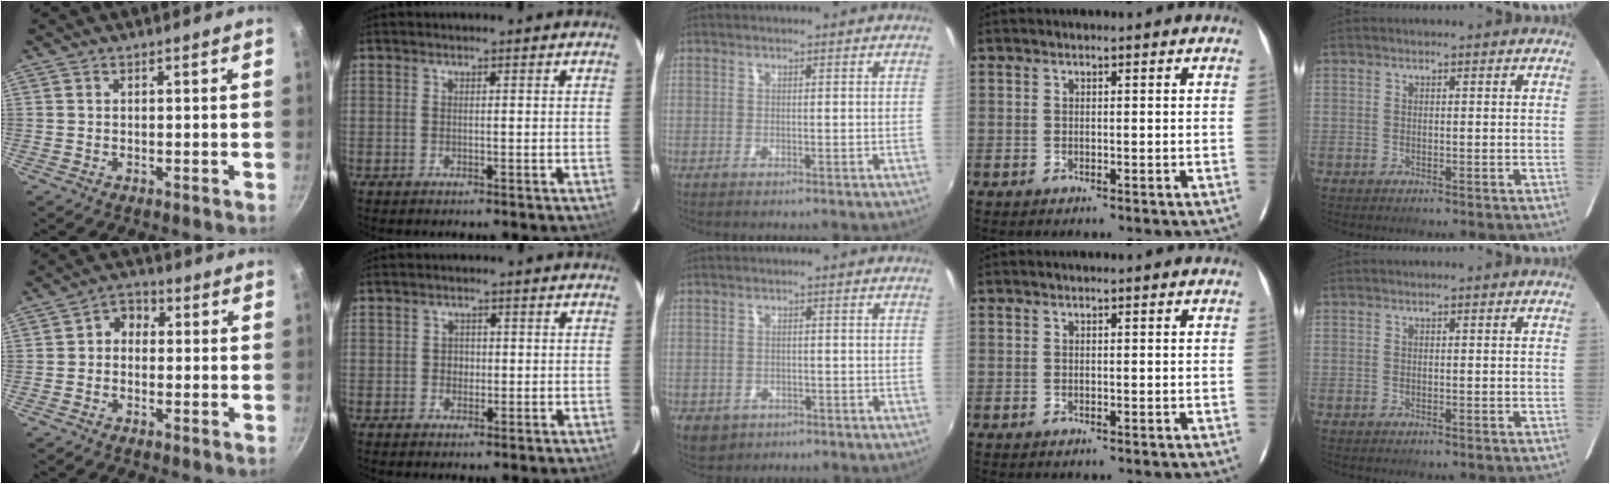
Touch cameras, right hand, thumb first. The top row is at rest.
{"thumb": {"total": 4.3, "force": [0.0, 3.6, 2.4], "torque": [-0.016, 0.013, -0.015]}, "index": {"total": 1.9, "force": [-0.2, 1.8, 0.5], "torque": [-0.007, 0.006, -0.004]}, "middle": {"total": 5.1, "force": [-2.4, 4.0, 2.1], "torque": [-0.049, -0.012, -0.031]}}